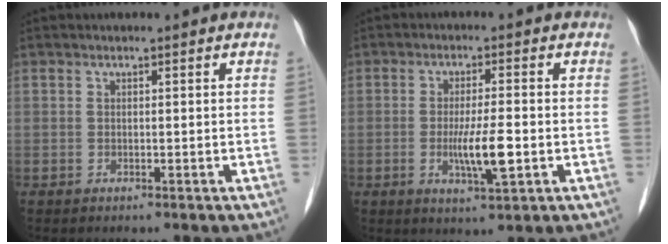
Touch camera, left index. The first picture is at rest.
{"total": 6.1, "force": [-1.4, 0.8, 5.8], "torque": [-0.114, -0.010, -0.024]}